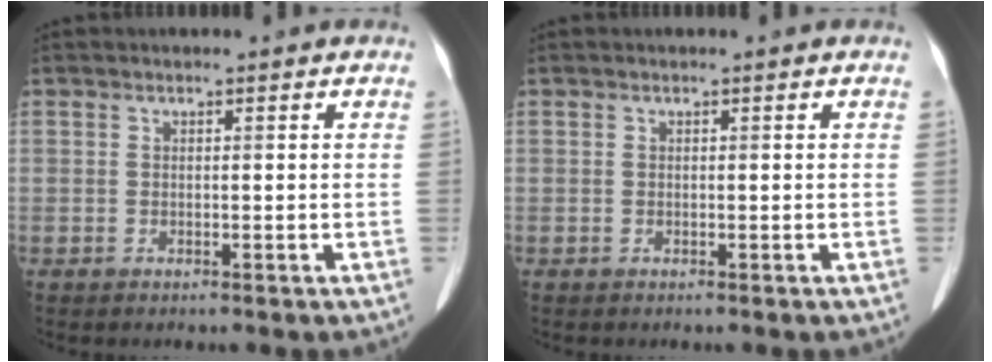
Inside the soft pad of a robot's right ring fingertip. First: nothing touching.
{"total": 0.0}